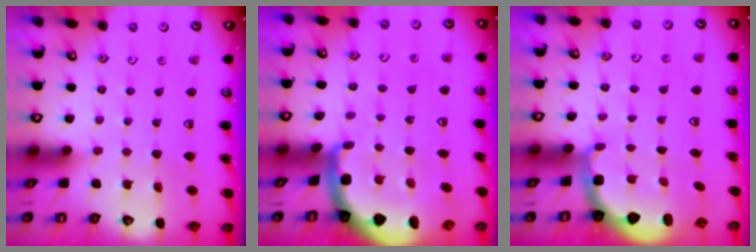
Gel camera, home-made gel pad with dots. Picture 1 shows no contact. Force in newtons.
{"total": 3.8, "press": 3.7, "slide": 0.6}
{"total": 2.1, "press": 1.3, "slide": 1.6}